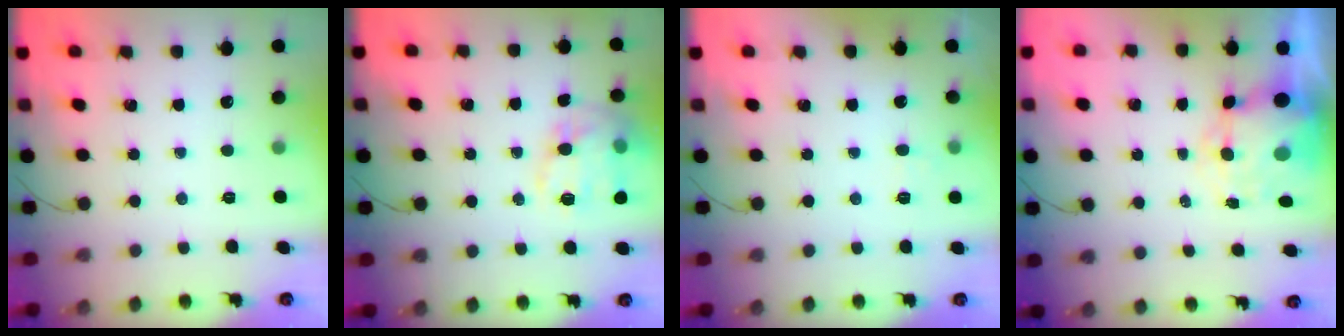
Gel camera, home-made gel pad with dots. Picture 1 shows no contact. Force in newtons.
{"total": 16.9, "press": 16.9, "slide": 1.1}
{"total": 3.0, "press": 2.6, "slide": 1.5}
{"total": 9.1, "press": 8.8, "slide": 2.1}